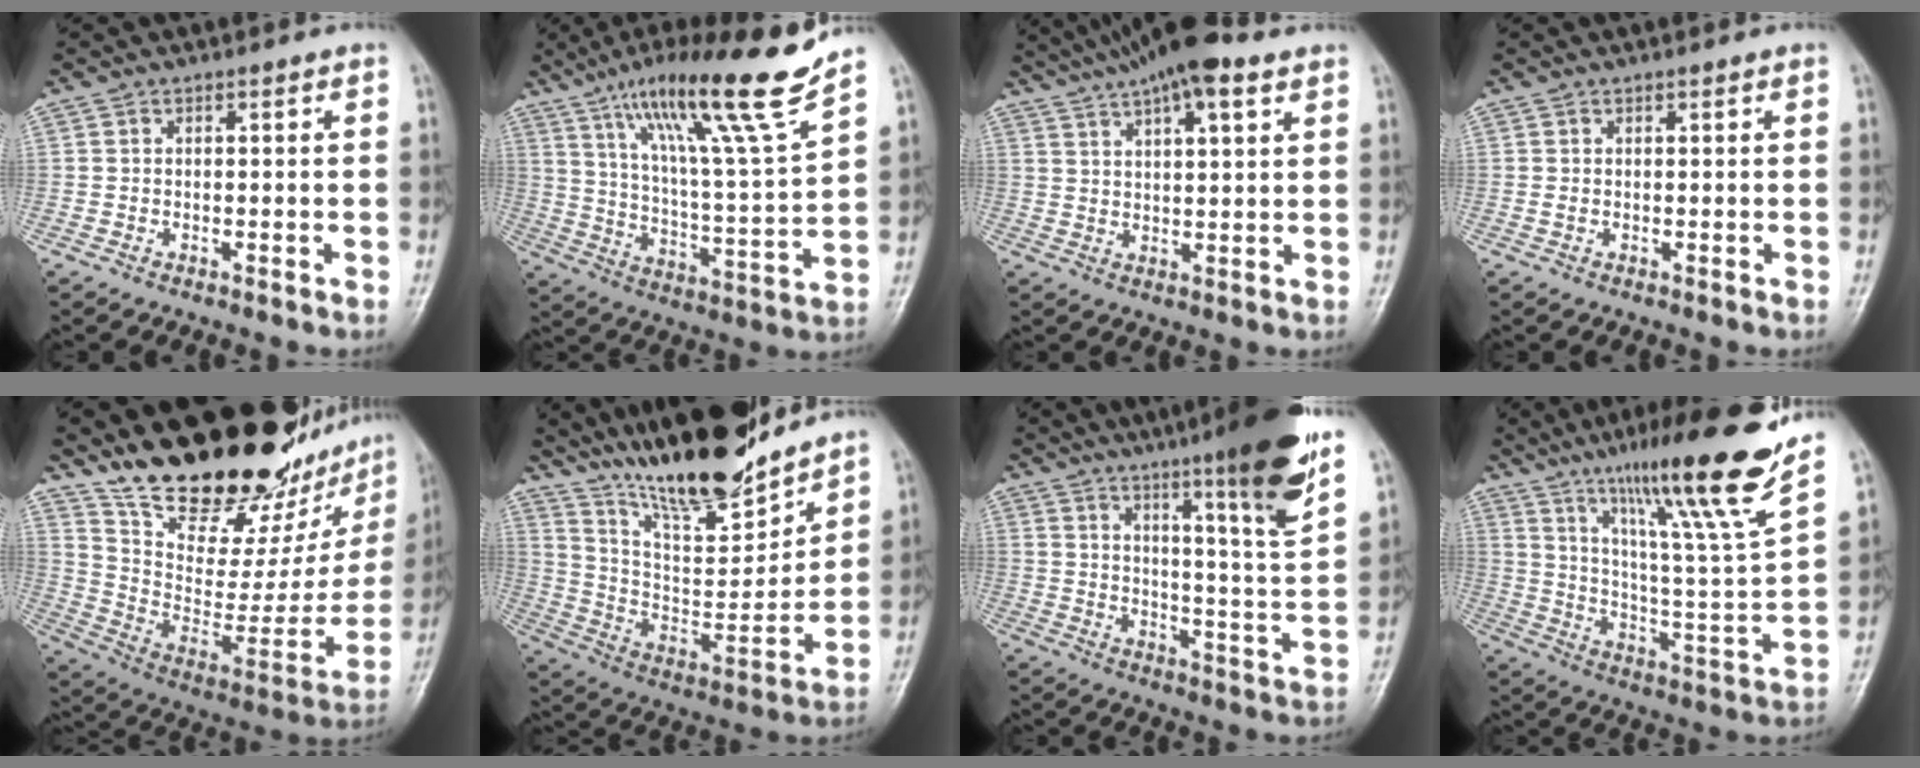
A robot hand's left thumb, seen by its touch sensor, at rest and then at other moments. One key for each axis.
{"total": 20.9, "fx": 14.3, "fy": 0.8, "fz": 15.1, "tx": -0.228, "ty": -0.064, "tz": 0.240}
{"total": 14.0, "fx": 9.4, "fy": 3.7, "fz": 9.6, "tx": -0.148, "ty": 0.004, "tz": 0.154}
{"total": 0.7, "fx": 0.3, "fy": 0.3, "fz": 0.5, "tx": -0.010, "ty": 0.004, "tz": 0.007}
{"total": 29.2, "fx": 23.8, "fy": 9.2, "fz": 14.1, "tx": -0.182, "ty": -0.151, "tz": 0.360}
{"total": 20.9, "fx": 17.5, "fy": 4.6, "fz": 10.3, "tx": -0.137, "ty": -0.098, "tz": 0.307}
{"total": 17.8, "fx": 11.1, "fy": 1.1, "fz": 14.0, "tx": -0.190, "ty": -0.059, "tz": 0.163}
{"total": 22.5, "fx": 15.8, "fy": 0.3, "fz": 16.0, "tx": -0.229, "ty": -0.078, "tz": 0.260}